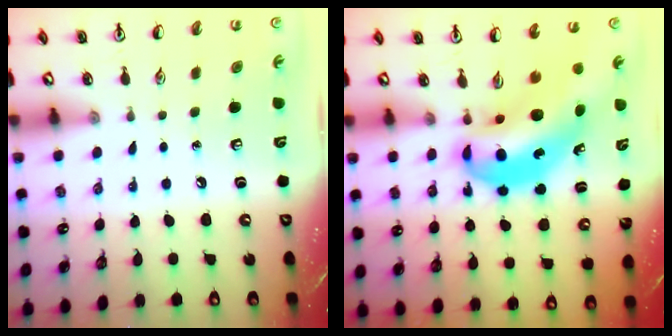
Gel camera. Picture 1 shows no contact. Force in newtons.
{"total": 10.6, "press": 10.2, "slide": 2.9}